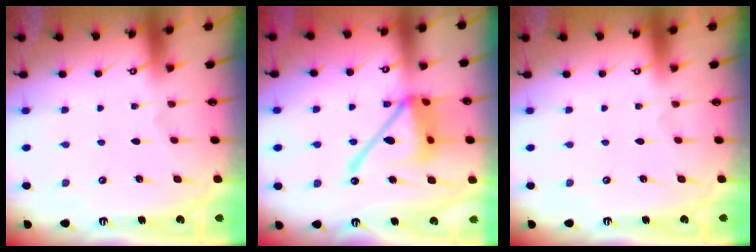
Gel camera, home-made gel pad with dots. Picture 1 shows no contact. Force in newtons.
{"total": 16.9, "press": 16.8, "slide": 1.7}
{"total": 0.0}